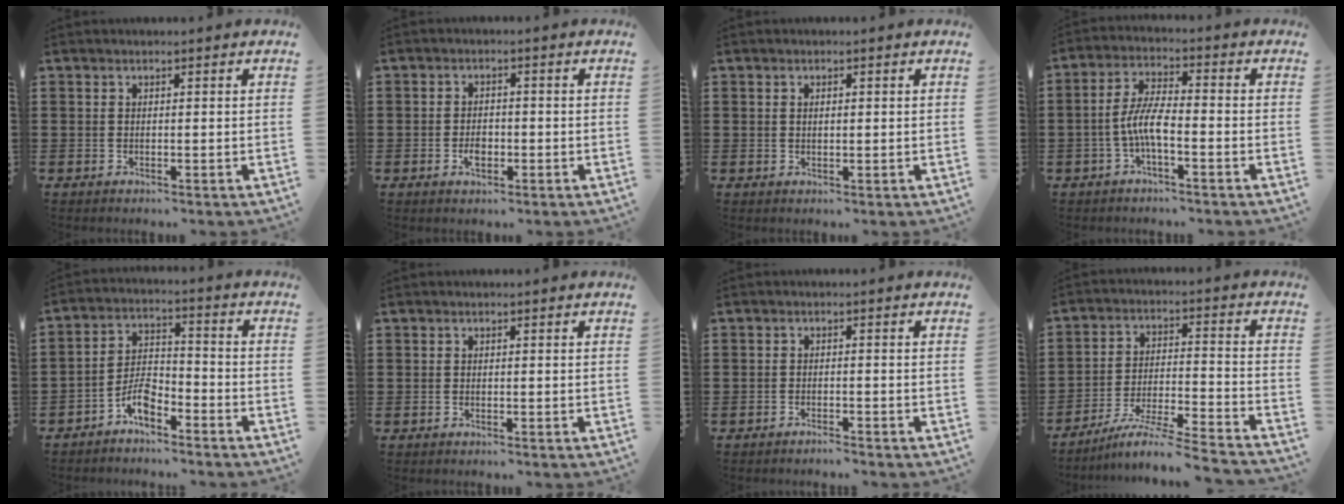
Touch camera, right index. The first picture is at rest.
{"total": 2.6, "force": [-0.9, 1.5, 2.0], "torque": [-0.038, 0.002, -0.016]}
{"total": 0.9, "force": [0.2, 0.4, 0.8], "torque": [-0.017, 0.002, 0.003]}
{"total": 6.1, "force": [-2.0, 1.6, 5.6], "torque": [-0.131, -0.007, -0.045]}
{"total": 5.2, "force": [-3.8, 2.1, 3.0], "torque": [-0.066, 0.010, -0.074]}
{"total": 0.0}
{"total": 1.1, "force": [-1.1, 0.0, 0.1], "torque": [-0.004, 0.002, -0.022]}
{"total": 7.4, "force": [-6.5, -0.4, 3.3], "torque": [-0.068, -0.012, -0.131]}